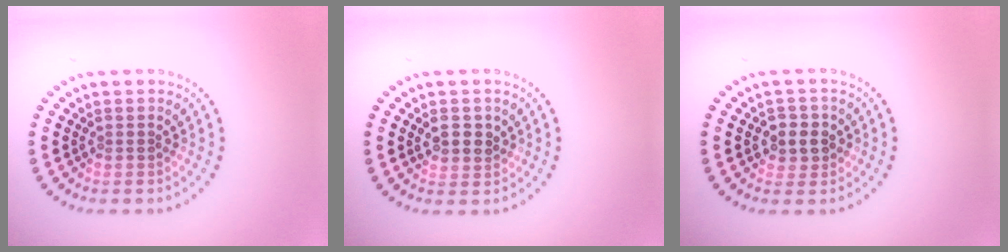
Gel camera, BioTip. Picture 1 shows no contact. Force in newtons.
{"total": 2.0, "press": 1.9, "slide": 0.5}
{"total": 2.2, "press": 2.0, "slide": 0.8}